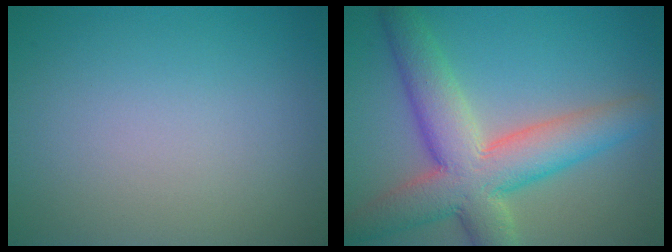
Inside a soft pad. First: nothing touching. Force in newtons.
{"total": 9.0, "press": 8.9, "slide": 0.7}